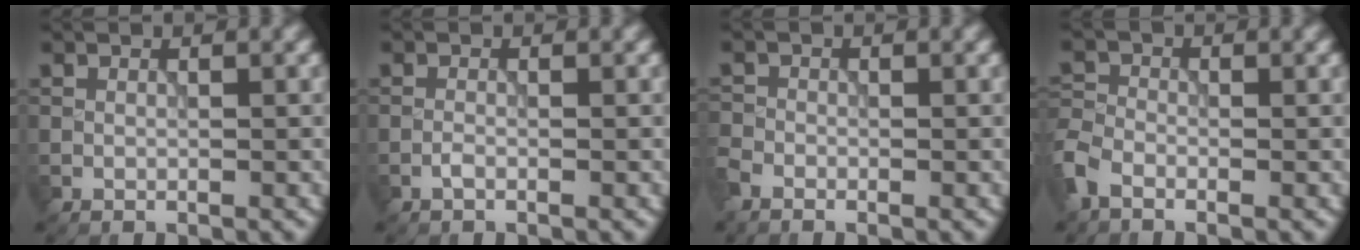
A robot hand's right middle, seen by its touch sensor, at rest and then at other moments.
{"total": 0.6, "force": [-0.4, 0.1, 0.4], "torque": [-0.009, 0.001, -0.012]}
{"total": 1.7, "force": [-1.4, 0.7, 0.5], "torque": [-0.012, -0.004, -0.040]}
{"total": 2.8, "force": [-2.0, 1.4, 1.5], "torque": [-0.036, -0.001, -0.059]}